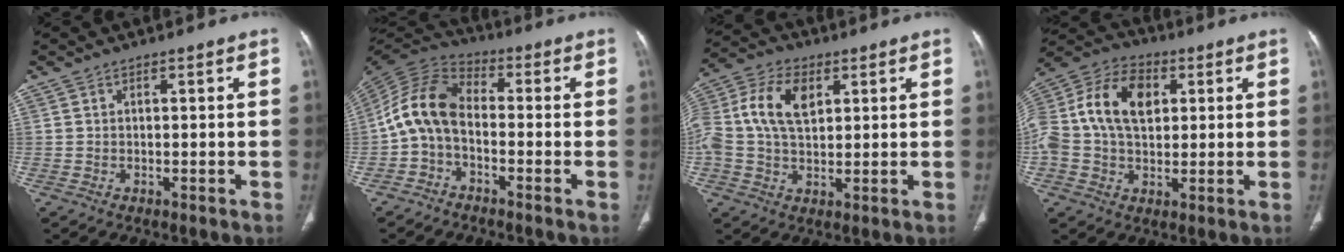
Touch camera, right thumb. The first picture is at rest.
{"total": 10.0, "force": [-2.0, 6.2, 7.5], "torque": [-0.144, 0.042, -0.057]}
{"total": 13.7, "force": [3.2, 8.7, 10.1], "torque": [-0.217, 0.009, 0.055]}
{"total": 17.8, "force": [3.1, 12.0, 12.7], "torque": [-0.257, 0.020, 0.048]}